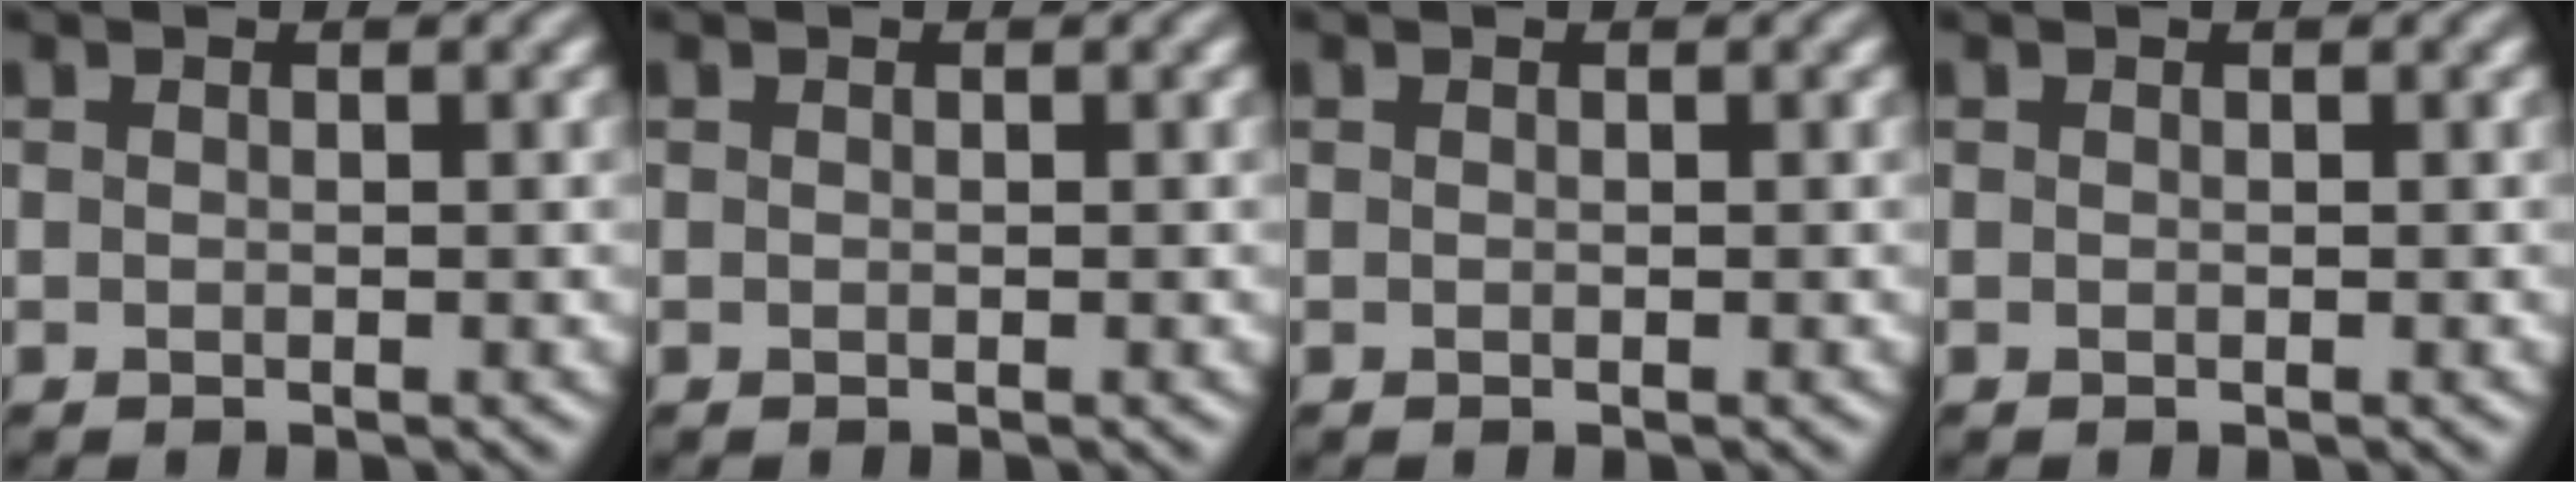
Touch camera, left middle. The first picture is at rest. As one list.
[{"total": 0.0}, {"total": 0.0}, {"total": 0.0}]